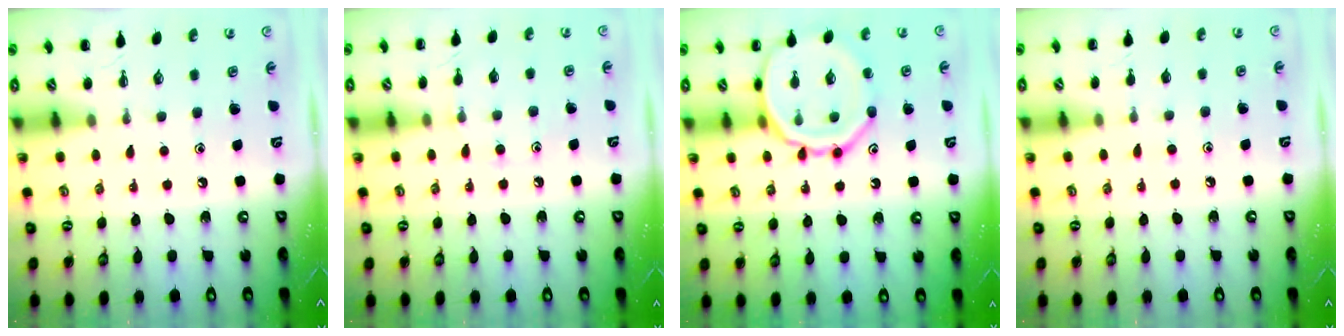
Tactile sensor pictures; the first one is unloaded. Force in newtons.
{"total": 7.1, "press": 6.8, "slide": 1.8}
{"total": 15.4, "press": 15.4, "slide": 1.2}
{"total": 5.3, "press": 5.0, "slide": 1.7}